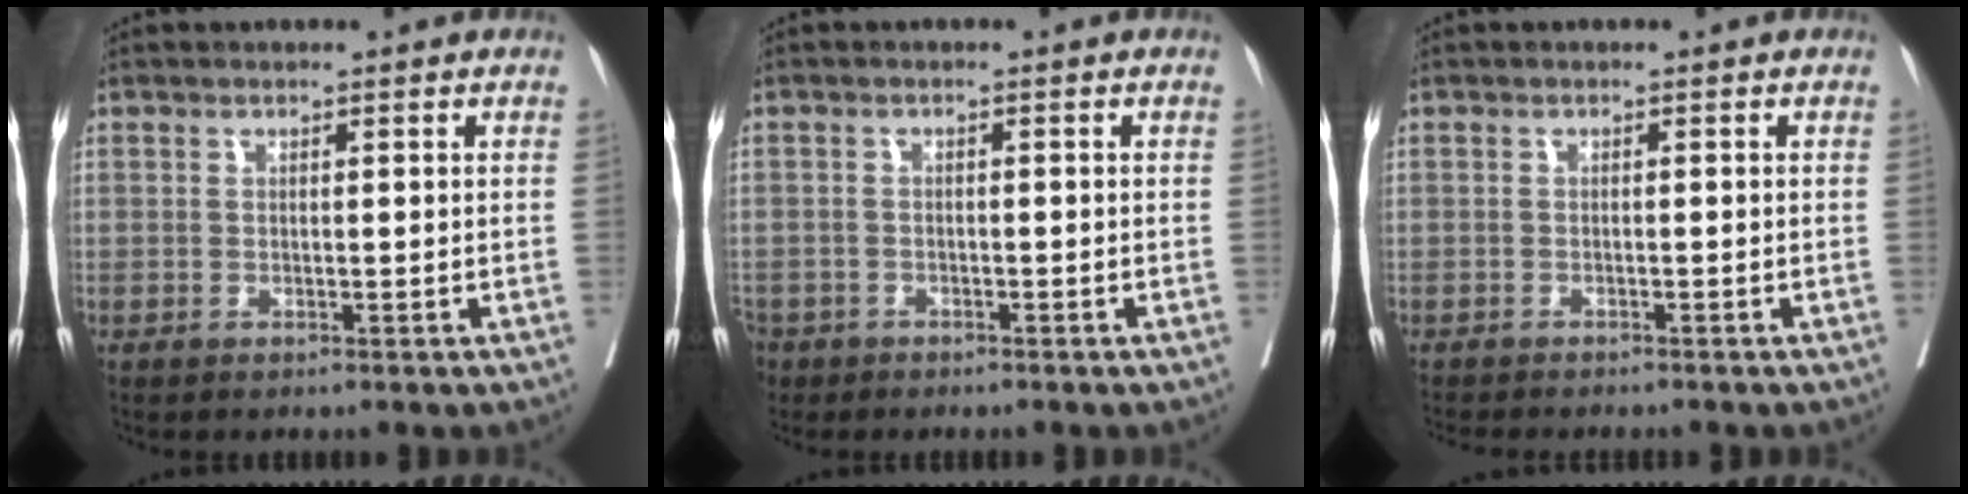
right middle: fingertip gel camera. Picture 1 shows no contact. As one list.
[{"total": 5.4, "force": [-3.9, 3.6, 1.2], "torque": [-0.039, -0.003, -0.070]}, {"total": 6.0, "force": [-5.5, 1.1, 2.4], "torque": [-0.028, -0.006, -0.077]}]